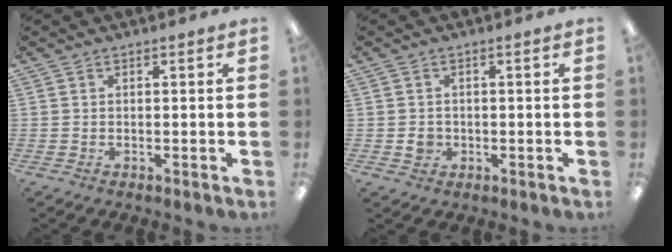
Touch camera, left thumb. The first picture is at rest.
{"total": 2.6, "force": [-0.2, 2.4, 1.0], "torque": [-0.009, 0.001, -0.005]}